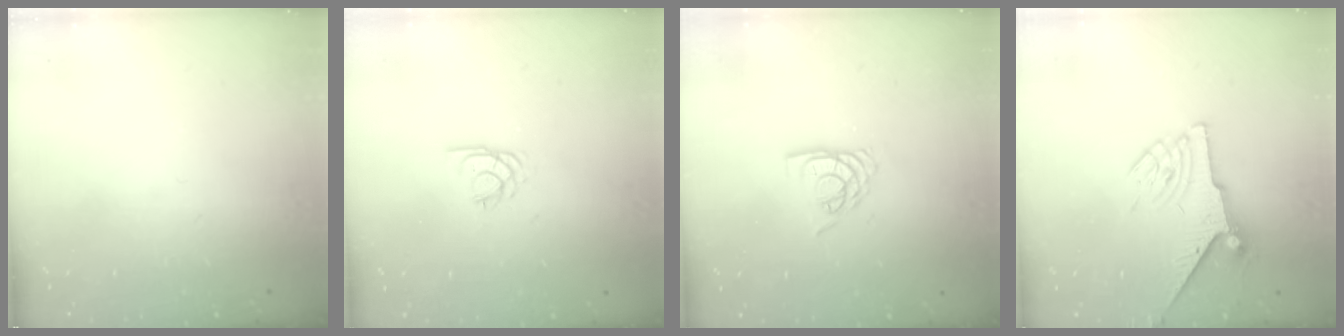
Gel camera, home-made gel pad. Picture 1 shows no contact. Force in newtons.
{"total": 2.2, "press": 2.2, "slide": 0.4}
{"total": 7.4, "press": 7.3, "slide": 0.5}
{"total": 6.8, "press": 6.7, "slide": 0.9}